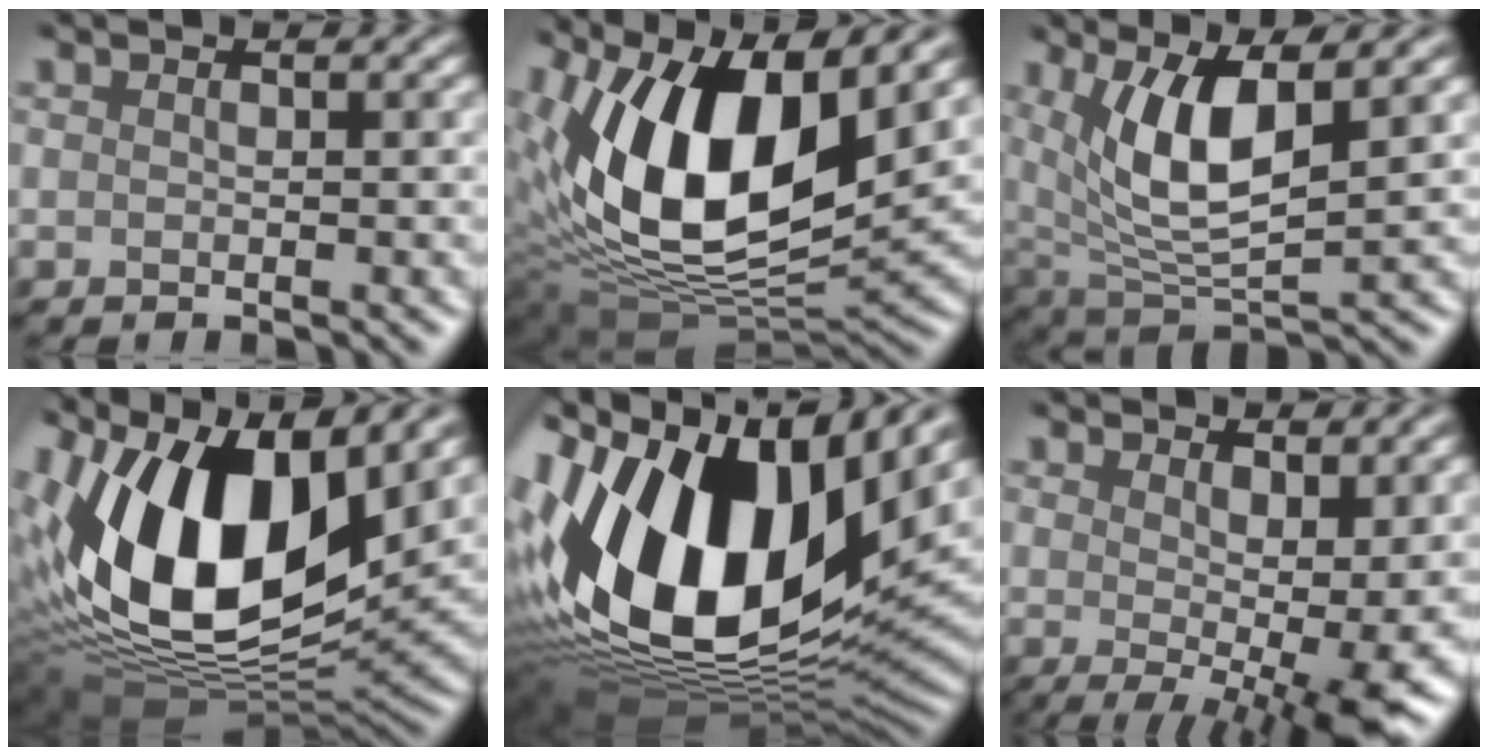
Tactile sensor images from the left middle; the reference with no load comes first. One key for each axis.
{"total": 13.5, "fx": 4.8, "fy": 6.5, "fz": 10.8, "tx": -0.205, "ty": -0.001, "tz": 0.082}
{"total": 7.4, "fx": 2.5, "fy": 2.8, "fz": 6.4, "tx": -0.139, "ty": -0.010, "tz": 0.048}
{"total": 15.7, "fx": 4.7, "fy": 8.7, "fz": 12.2, "tx": -0.231, "ty": 0.001, "tz": 0.073}
{"total": 19.2, "fx": 3.1, "fy": 10.5, "fz": 15.7, "tx": -0.324, "ty": -0.001, "tz": 0.048}
{"total": 8.1, "fx": 0.8, "fy": 3.1, "fz": 7.5, "tx": -0.105, "ty": -0.017, "tz": 0.018}